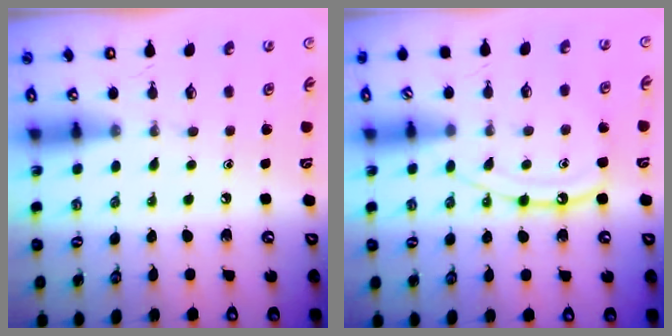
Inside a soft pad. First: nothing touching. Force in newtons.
{"total": 11.6, "press": 11.5, "slide": 1.1}